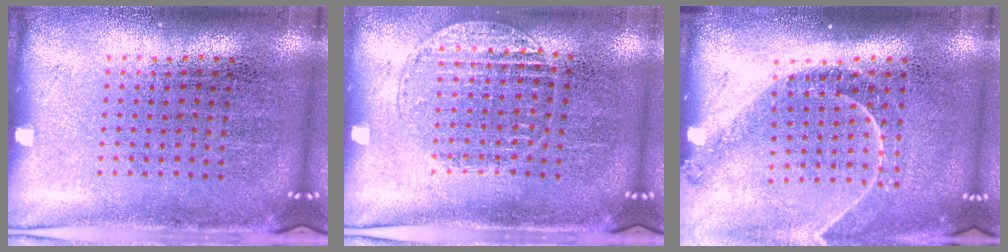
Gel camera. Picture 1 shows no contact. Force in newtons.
{"total": 1.1, "press": 1.1, "slide": 0.2}
{"total": 1.3, "press": 1.3, "slide": 0.2}